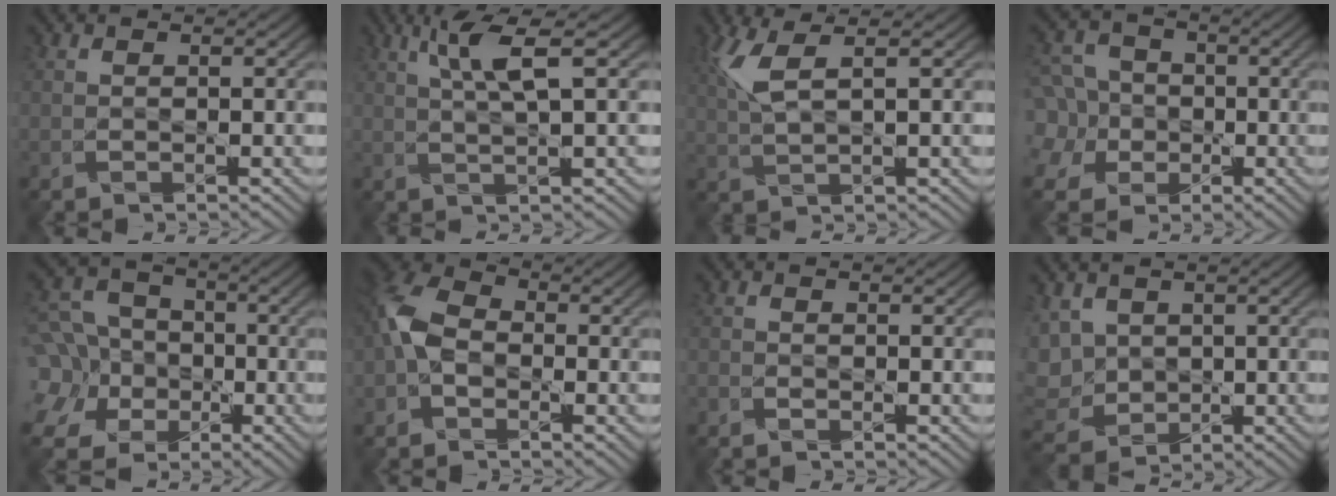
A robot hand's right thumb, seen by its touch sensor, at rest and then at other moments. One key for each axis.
{"total": 4.8, "fx": 2.0, "fy": -0.3, "fz": 4.3, "tx": -0.102, "ty": 0.008, "tz": 0.042}
{"total": 4.3, "fx": 2.0, "fy": 0.1, "fz": 3.8, "tx": -0.106, "ty": 0.010, "tz": 0.049}
{"total": 8.5, "fx": -1.5, "fy": 7.3, "fz": 4.0, "tx": -0.132, "ty": 0.004, "tz": -0.048}
{"total": 12.1, "fx": -3.0, "fy": 10.2, "fz": 5.7, "tx": -0.186, "ty": -0.017, "tz": -0.072}
{"total": 6.8, "fx": -1.6, "fy": 4.4, "fz": 4.9, "tx": -0.138, "ty": 0.008, "tz": -0.048}
{"total": 1.9, "fx": -1.6, "fy": 0.7, "fz": 0.8, "tx": -0.020, "ty": -0.002, "tz": -0.030}
{"total": 5.8, "fx": 0.8, "fy": 4.6, "fz": 3.5, "tx": -0.136, "ty": 0.002, "tz": 0.016}